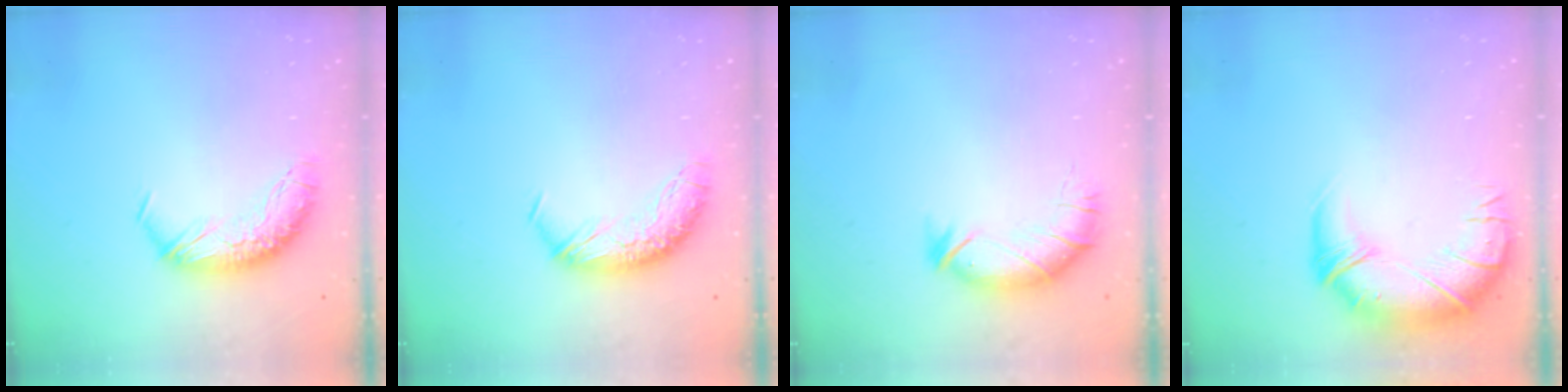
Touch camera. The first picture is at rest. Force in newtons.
{"total": 0.0}
{"total": 3.2, "press": 2.5, "slide": 1.9}
{"total": 3.5, "press": 1.3, "slide": 3.3}